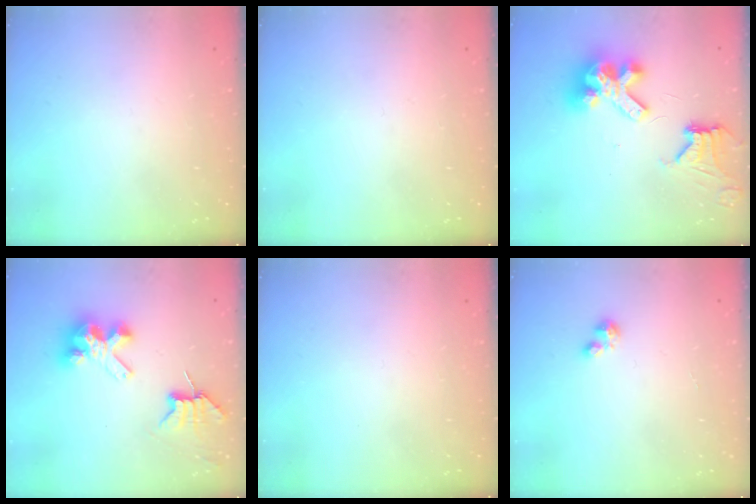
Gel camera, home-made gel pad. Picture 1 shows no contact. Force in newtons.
{"total": 0.0}
{"total": 13.6, "press": 13.5, "slide": 1.6}
{"total": 8.0, "press": 8.0, "slide": 0.6}
{"total": 0.0}
{"total": 1.6, "press": 1.6, "slide": 0.2}